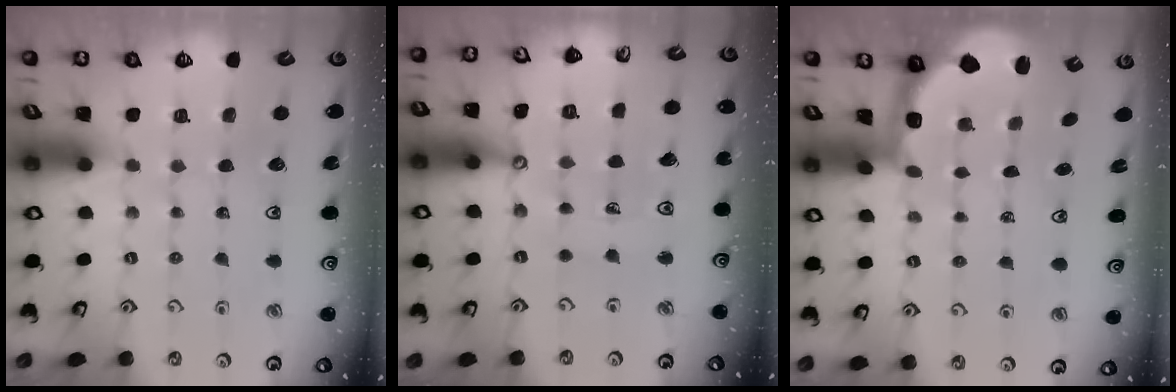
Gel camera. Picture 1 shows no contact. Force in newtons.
{"total": 9.6, "press": 9.6, "slide": 1.0}
{"total": 2.5, "press": 1.3, "slide": 2.1}